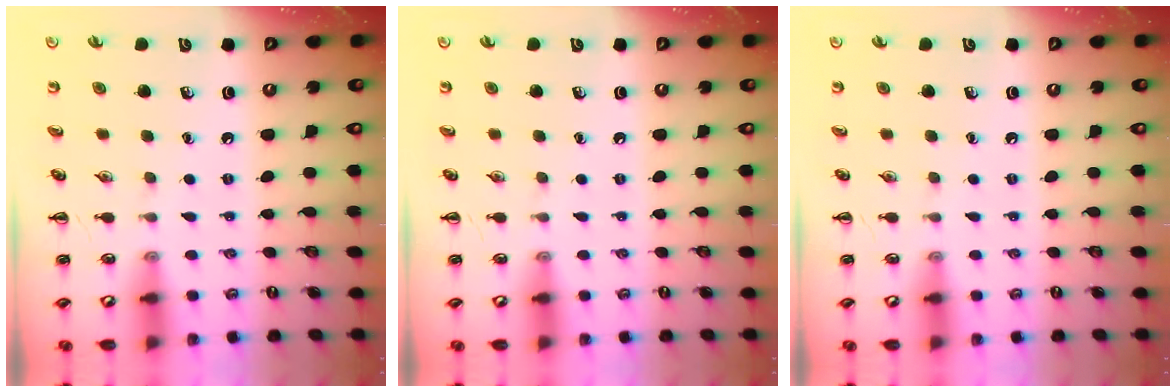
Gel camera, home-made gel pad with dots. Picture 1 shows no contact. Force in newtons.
{"total": 0.0}
{"total": 0.0}